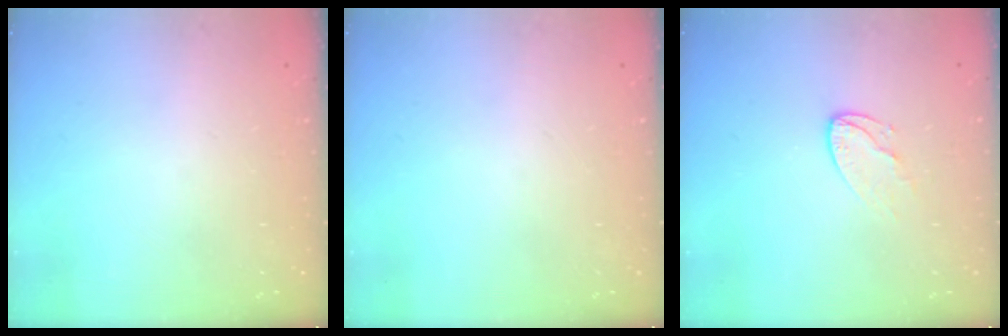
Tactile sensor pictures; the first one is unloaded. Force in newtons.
{"total": 0.0}
{"total": 6.0, "press": 6.0, "slide": 0.4}